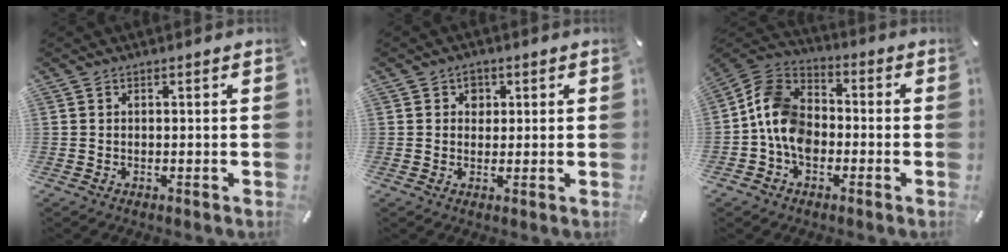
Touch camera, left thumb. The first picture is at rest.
{"total": 2.8, "force": [0.7, 2.5, 0.9], "torque": [0.002, -0.003, 0.006]}
{"total": 10.3, "force": [-2.9, 7.9, 5.8], "torque": [-0.137, 0.023, -0.056]}